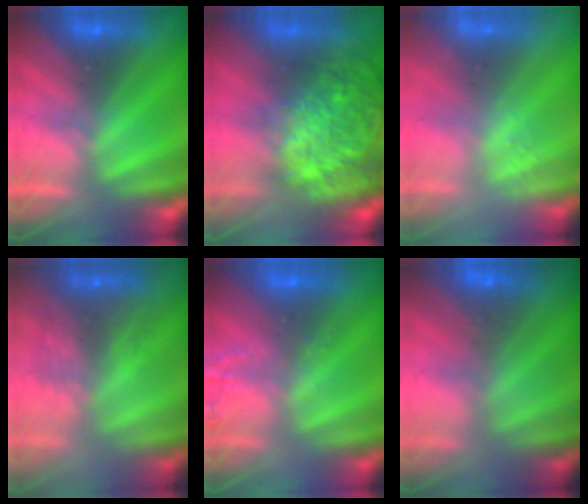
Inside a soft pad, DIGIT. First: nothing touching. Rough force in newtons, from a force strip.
{"total": 11.1}
{"total": 2.0}
{"total": 3.1}
{"total": 1.7}
{"total": 2.5}